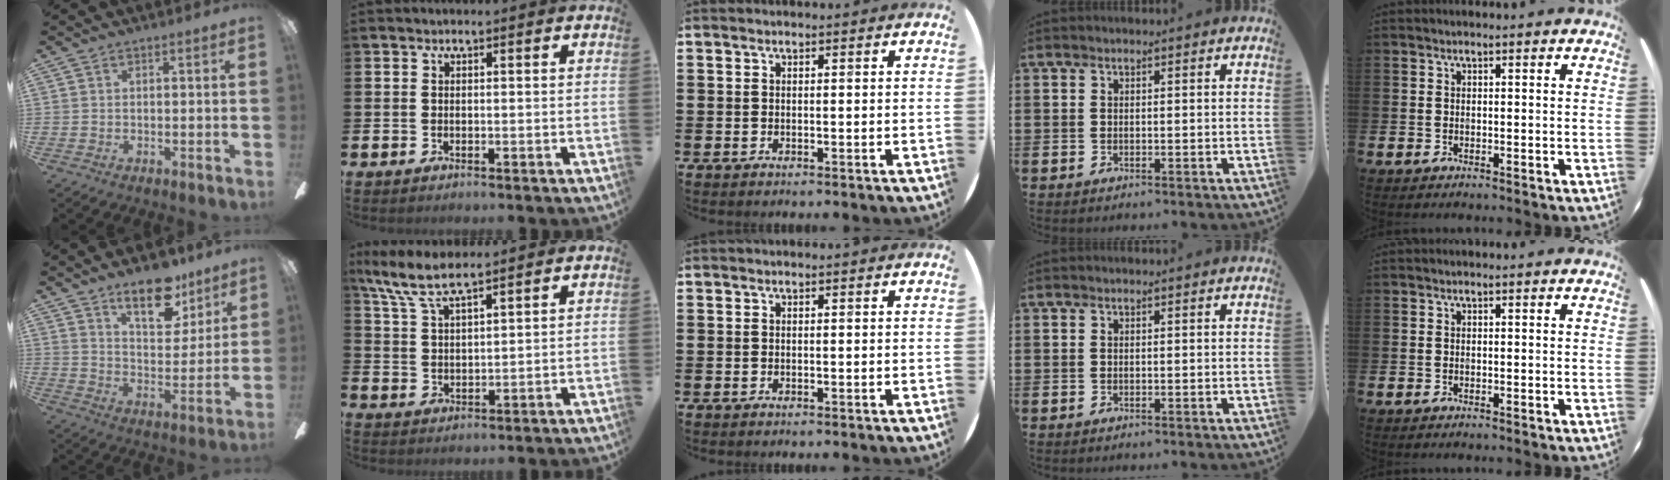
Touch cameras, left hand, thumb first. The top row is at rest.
{"thumb": {"total": 14.4, "force": [10.0, 6.5, 8.0], "torque": [-0.109, -0.053, 0.175]}, "index": {"total": 7.3, "force": [6.3, 1.4, 3.4], "torque": [-0.093, -0.015, 0.115]}}